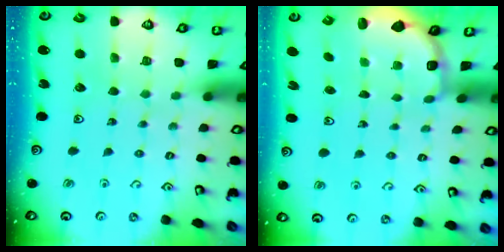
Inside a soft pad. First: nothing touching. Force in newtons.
{"total": 2.7, "press": 2.2, "slide": 1.5}